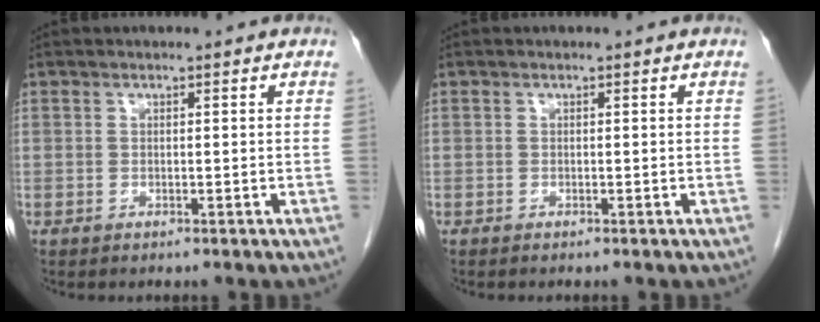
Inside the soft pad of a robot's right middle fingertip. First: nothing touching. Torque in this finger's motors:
{"motor_torque": [0.19, -0.12, 0.04, 0.01]}